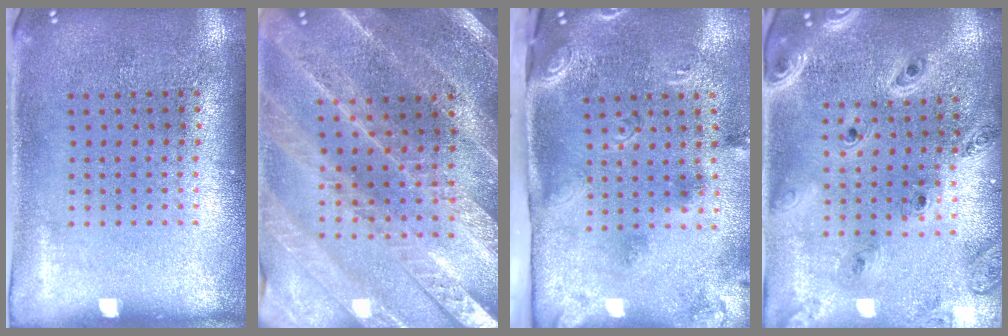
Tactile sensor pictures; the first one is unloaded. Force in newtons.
{"total": 2.5, "press": 2.5, "slide": 0.3}
{"total": 2.9, "press": 1.8, "slide": 2.2}
{"total": 1.6, "press": 1.6, "slide": 0.3}